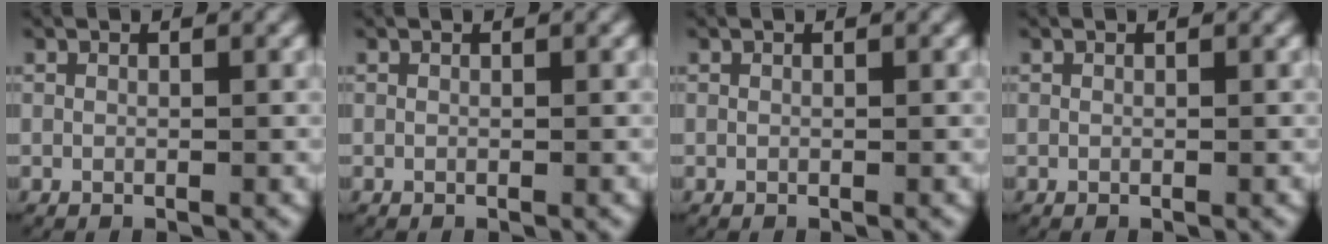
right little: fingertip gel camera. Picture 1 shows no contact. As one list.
[{"total": 0.0}, {"total": 0.0}, {"total": 0.0}]